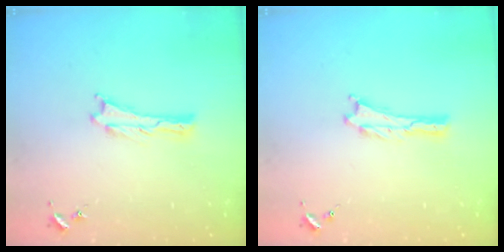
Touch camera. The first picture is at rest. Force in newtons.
{"total": 0.0}